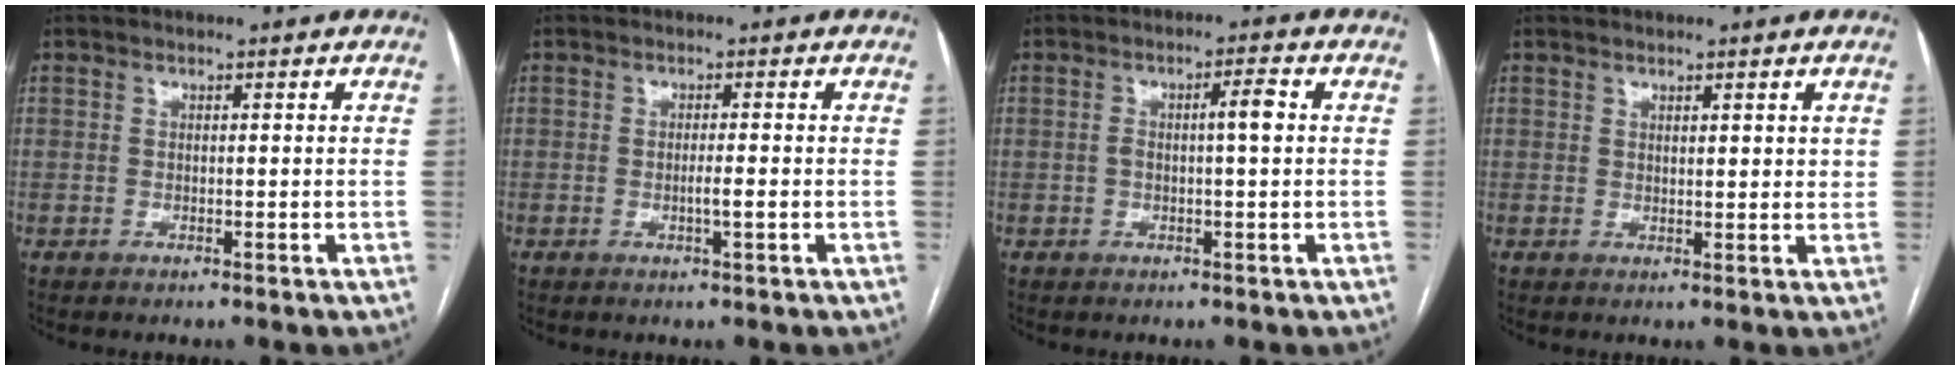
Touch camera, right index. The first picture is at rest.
{"total": 1.8, "force": [-0.5, -0.1, 1.7], "torque": [-0.031, -0.001, -0.011]}
{"total": 3.8, "force": [0.2, 0.5, 3.8], "torque": [-0.067, 0.013, 0.003]}
{"total": 1.9, "force": [1.1, 0.7, 1.4], "torque": [-0.020, -0.004, 0.017]}